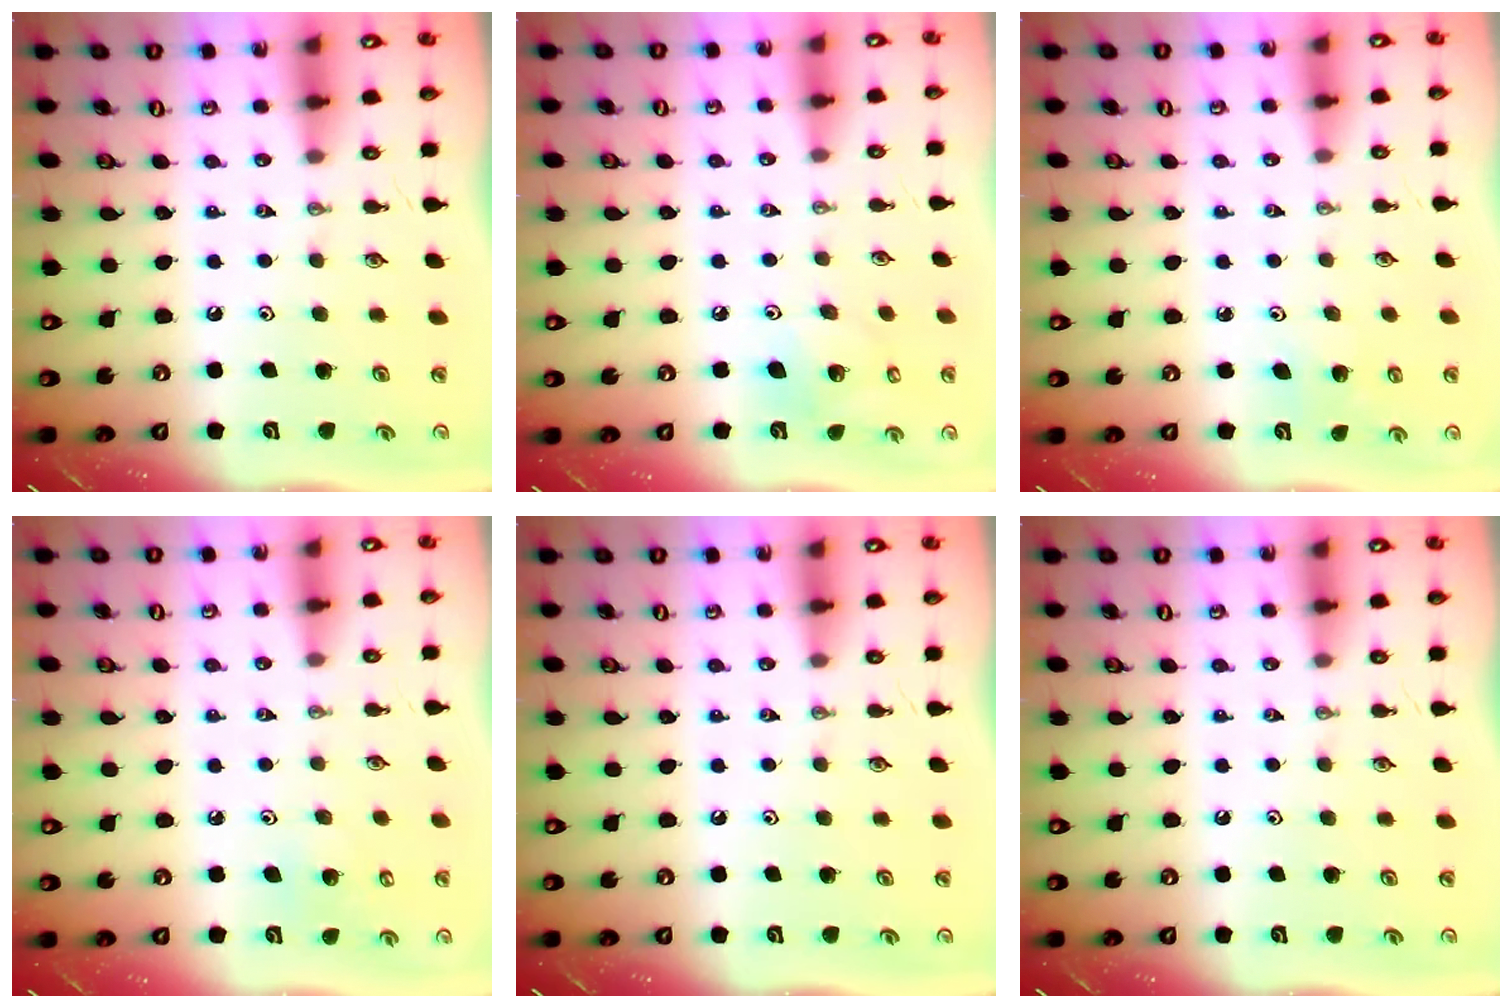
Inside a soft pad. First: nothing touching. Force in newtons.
{"total": 8.7, "press": 8.5, "slide": 1.9}
{"total": 3.8, "press": 3.8, "slide": 0.3}
{"total": 5.0, "press": 4.9, "slide": 0.5}
{"total": 0.0}
{"total": 0.0}